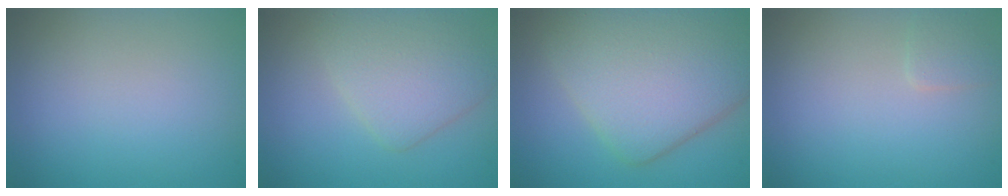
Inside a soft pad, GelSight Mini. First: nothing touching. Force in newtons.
{"total": 4.3, "press": 4.3, "slide": 0.2}
{"total": 8.6, "press": 8.6, "slide": 0.4}
{"total": 1.0, "press": 1.0, "slide": 0.0}